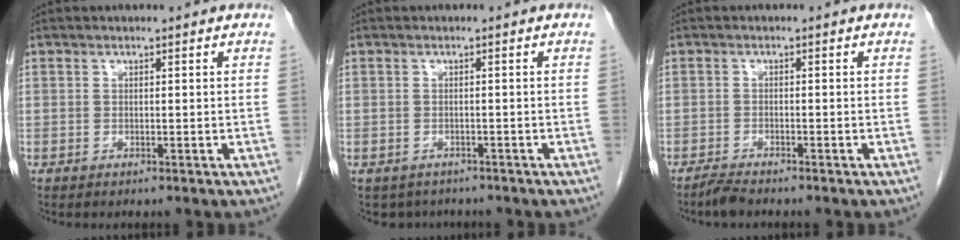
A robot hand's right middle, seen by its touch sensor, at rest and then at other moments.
{"total": 4.0, "force": [-3.4, 2.1, 0.3], "torque": [0.001, 0.004, -0.044]}
{"total": 1.9, "force": [-1.8, 0.0, 0.7], "torque": [-0.024, -0.008, -0.035]}